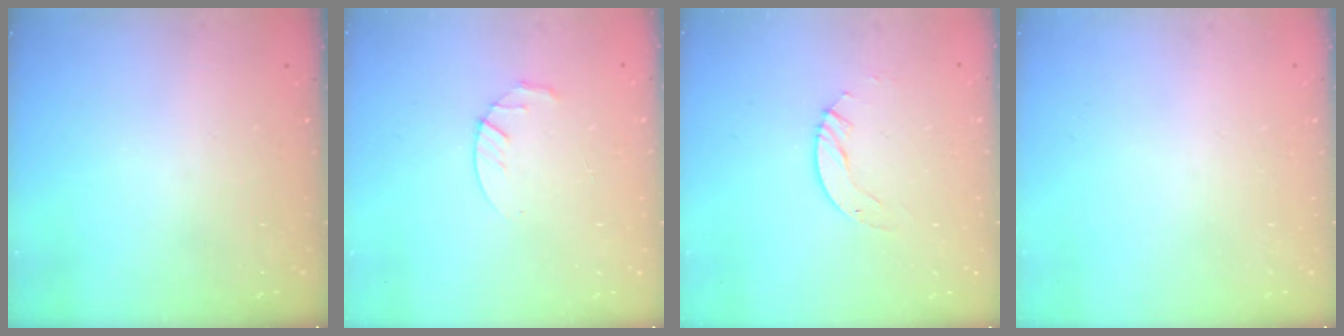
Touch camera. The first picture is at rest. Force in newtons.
{"total": 3.0, "press": 2.9, "slide": 0.5}
{"total": 3.0, "press": 3.0, "slide": 0.2}
{"total": 0.0}